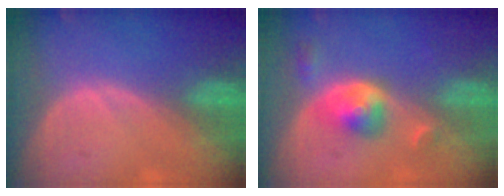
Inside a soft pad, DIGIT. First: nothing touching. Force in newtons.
{"total": 5.2, "press": 4.8, "slide": 2.1}